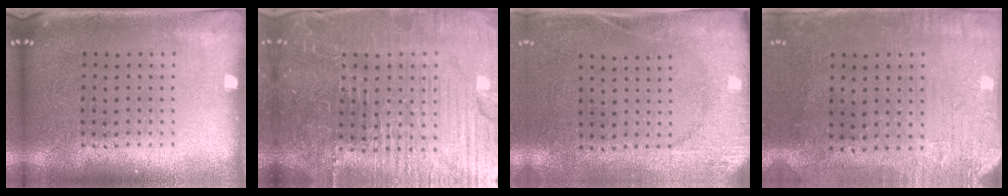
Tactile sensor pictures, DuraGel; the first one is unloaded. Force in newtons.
{"total": 6.2, "press": 5.6, "slide": 2.7}
{"total": 2.7, "press": 2.1, "slide": 1.7}
{"total": 3.1, "press": 2.5, "slide": 1.9}